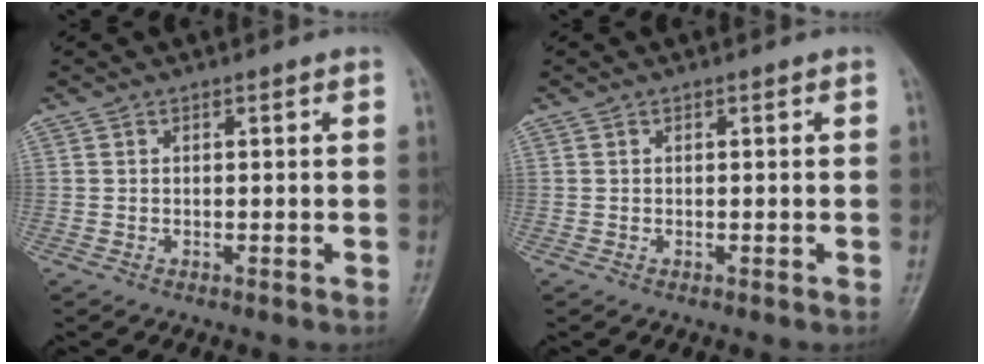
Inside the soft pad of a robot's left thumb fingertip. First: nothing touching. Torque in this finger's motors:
{"motor_torque": [0.00, 0.00, -0.07, -0.07, 0.00]}